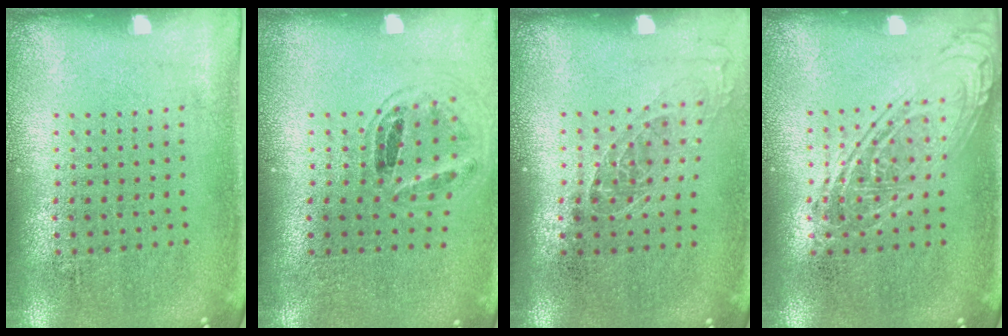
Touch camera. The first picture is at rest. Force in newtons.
{"total": 0.9, "press": 0.9, "slide": 0.3}
{"total": 1.0, "press": 0.9, "slide": 0.5}
{"total": 2.6, "press": 2.6, "slide": 0.4}